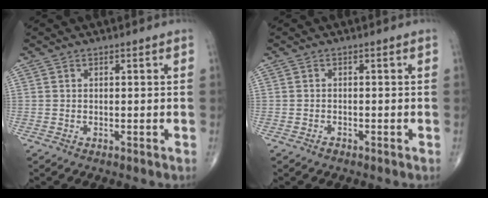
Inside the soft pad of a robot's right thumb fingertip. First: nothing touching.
{"total": 0.8, "force": [-0.7, 0.5, 0.3], "torque": [-0.004, 0.003, -0.012]}